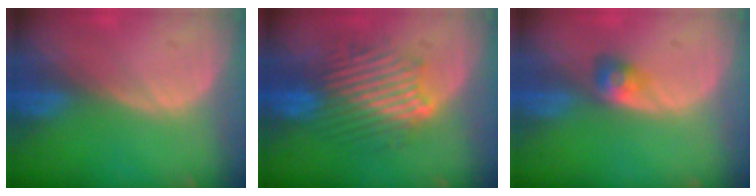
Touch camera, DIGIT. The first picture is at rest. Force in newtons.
{"total": 9.1, "press": 9.1, "slide": 0.6}
{"total": 3.0, "press": 2.5, "slide": 1.5}